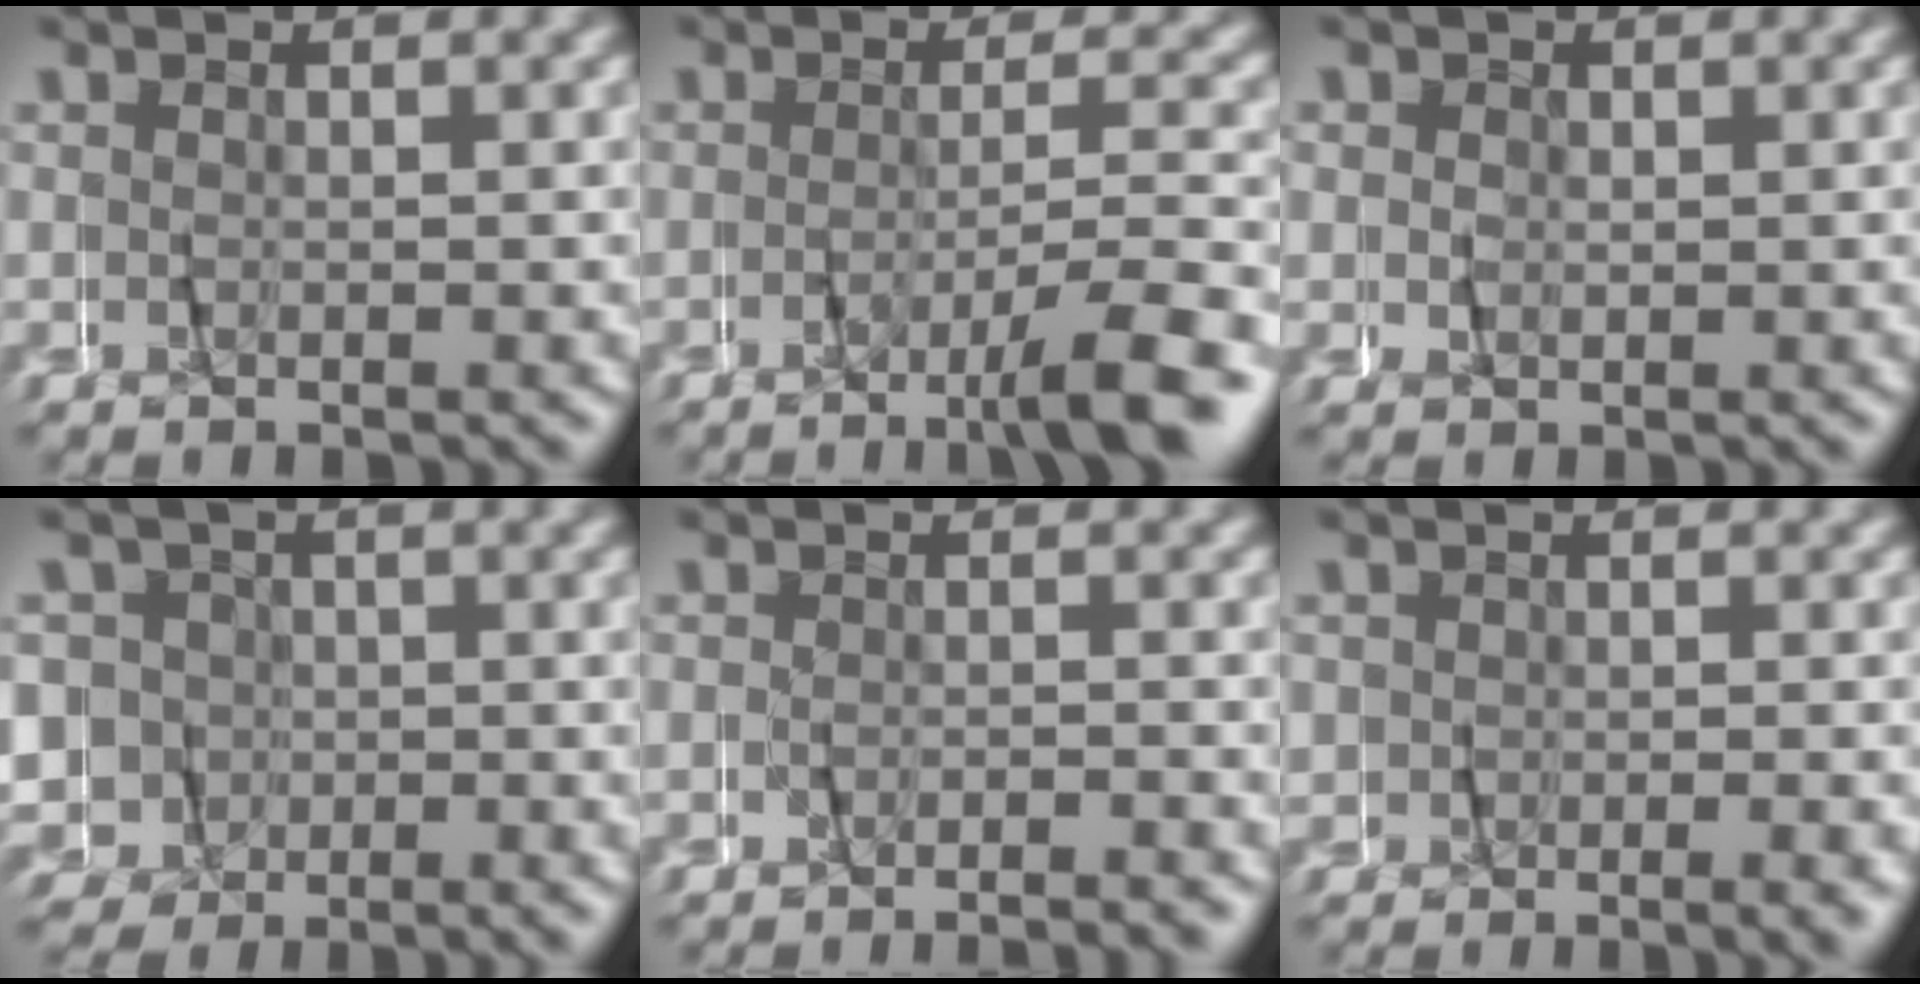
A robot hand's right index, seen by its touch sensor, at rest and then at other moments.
{"total": 5.3, "force": [-3.9, -0.4, 3.6], "torque": [-0.058, -0.003, -0.067]}
{"total": 1.1, "force": [0.6, 0.3, -0.8], "torque": [0.016, 0.001, 0.010]}
{"total": 10.1, "force": [-1.4, 9.6, 2.5], "torque": [-0.085, -0.036, -0.024]}
{"total": 2.1, "force": [-2.0, -0.4, -0.4], "torque": [0.010, 0.004, -0.039]}
{"total": 2.9, "force": [-0.1, 2.3, 1.7], "torque": [-0.035, 0.005, -0.006]}